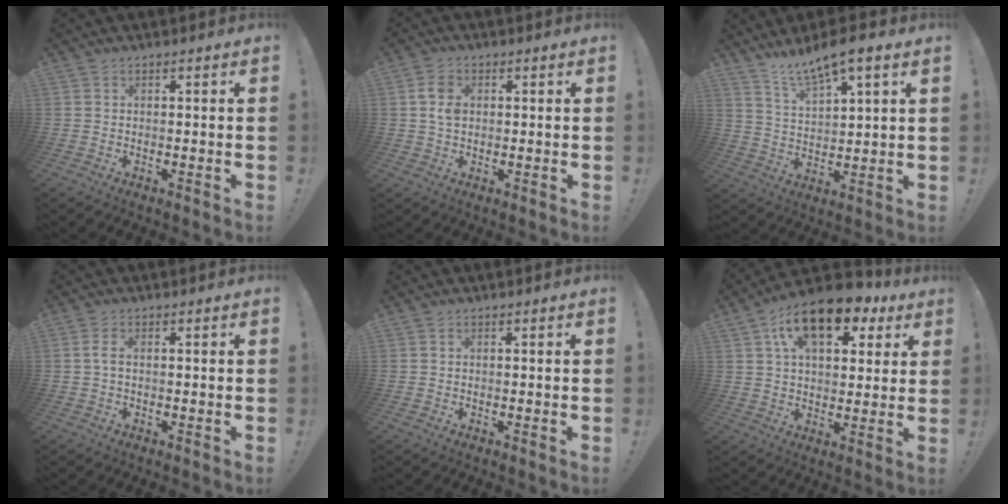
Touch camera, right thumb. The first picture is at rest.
{"total": 6.0, "force": [1.0, 4.3, 4.0], "torque": [-0.076, 0.004, 0.016]}
{"total": 9.4, "force": [7.8, 1.5, 5.0], "torque": [-0.084, -0.048, 0.135]}
{"total": 1.9, "force": [0.1, 0.6, 1.8], "torque": [-0.039, 0.006, 0.002]}
{"total": 0.0}
{"total": 16.5, "force": [8.3, 8.8, 11.2], "torque": [-0.174, -0.033, 0.146]}